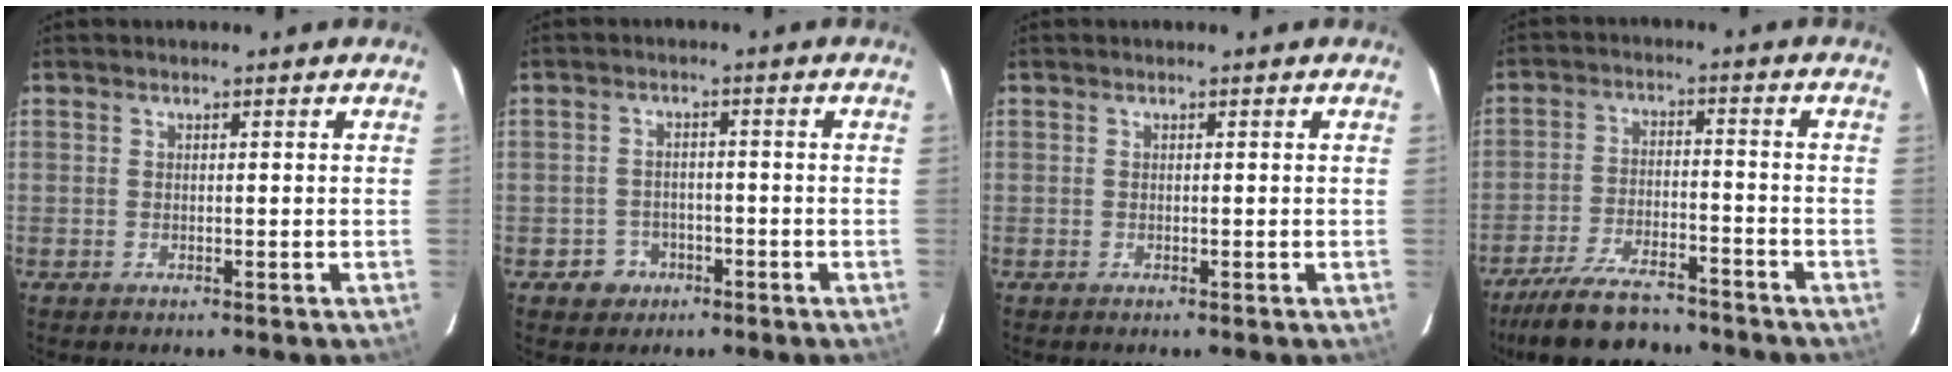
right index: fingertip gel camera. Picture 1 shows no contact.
{"total": 4.3, "force": [-2.1, 3.7, 0.3], "torque": [-0.019, 0.016, -0.031]}
{"total": 0.0}
{"total": 15.0, "force": [-12.8, 4.6, 6.4], "torque": [-0.149, -0.008, -0.206]}